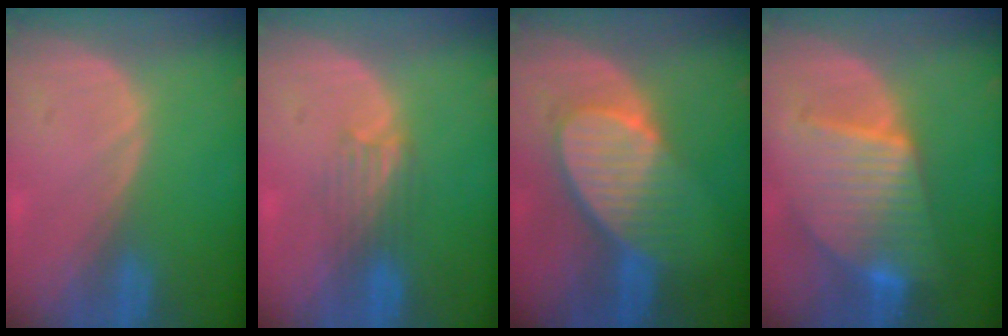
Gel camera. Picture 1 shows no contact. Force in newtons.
{"total": 3.3, "press": 3.3, "slide": 0.1}
{"total": 8.1, "press": 7.6, "slide": 2.8}
{"total": 9.4, "press": 9.4, "slide": 0.8}